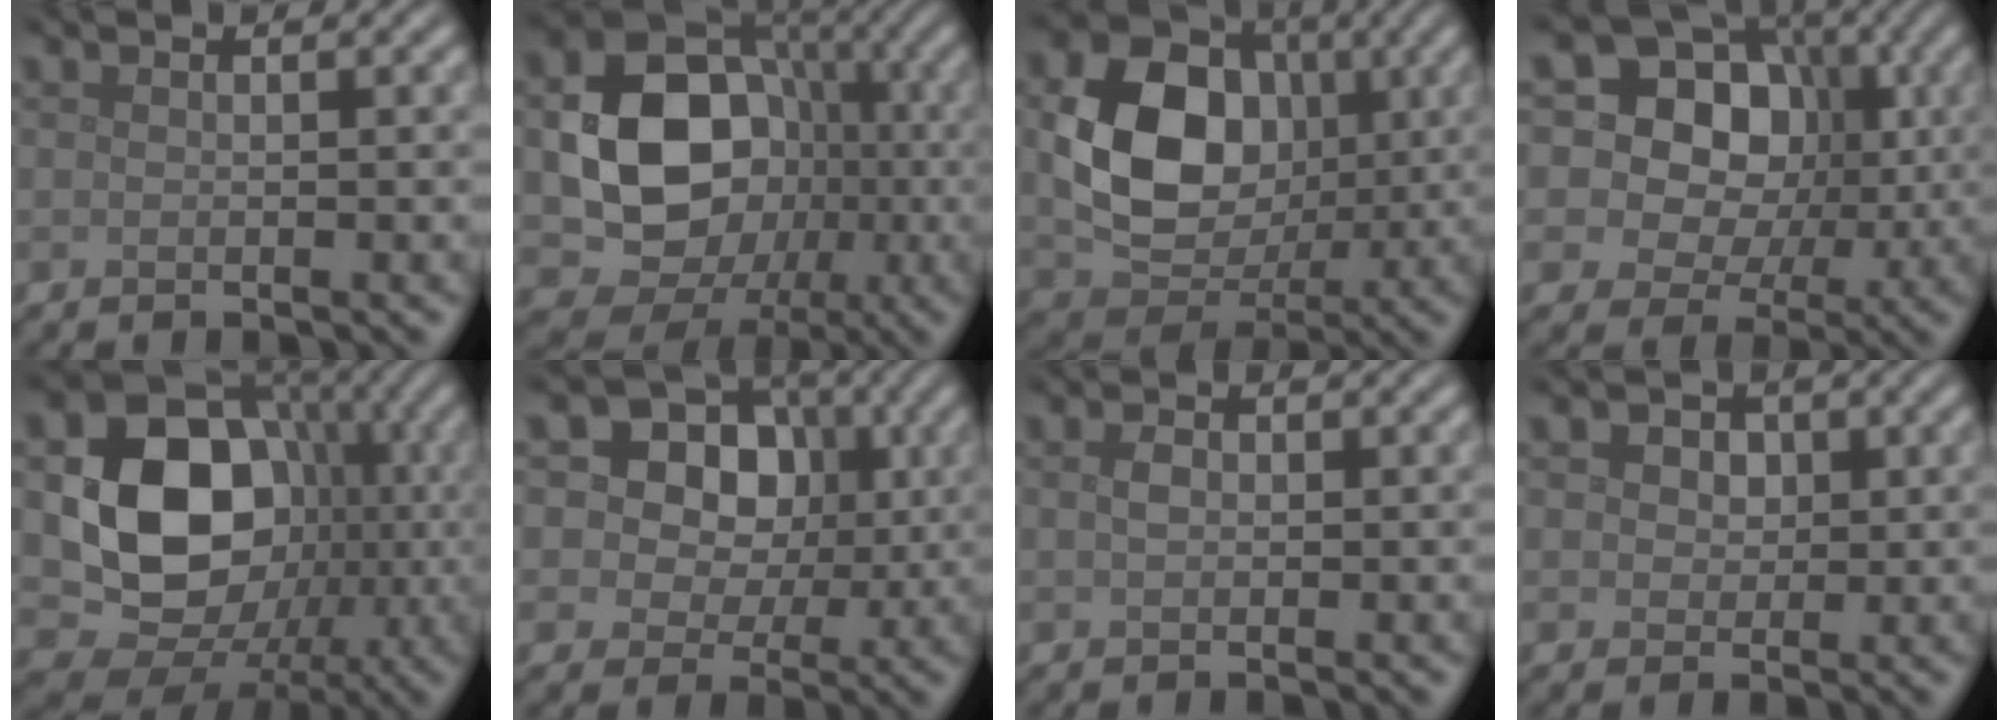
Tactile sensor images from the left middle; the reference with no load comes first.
{"total": 11.3, "force": [-0.8, 9.4, 6.3], "torque": [-0.078, -0.012, -0.026]}
{"total": 9.9, "force": [0.7, 7.5, 6.4], "torque": [-0.129, -0.002, 0.016]}
{"total": 15.3, "force": [4.0, 12.8, 7.4], "torque": [-0.133, 0.048, 0.050]}
{"total": 12.7, "force": [-0.5, 10.3, 7.4], "torque": [-0.101, -0.012, -0.015]}
{"total": 11.4, "force": [3.8, 9.2, 5.7], "torque": [-0.092, 0.037, 0.049]}
{"total": 1.0, "force": [0.1, 0.7, 0.7], "torque": [-0.016, 0.001, 0.001]}
{"total": 3.7, "force": [1.6, 2.7, 1.9], "torque": [-0.028, 0.010, 0.006]}